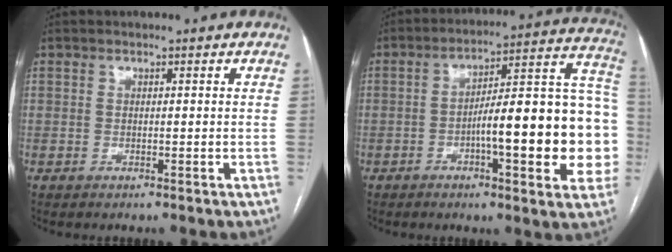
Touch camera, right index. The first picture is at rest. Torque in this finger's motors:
{"motor_torque": [1.02, -0.45, 0.50, 0.13]}